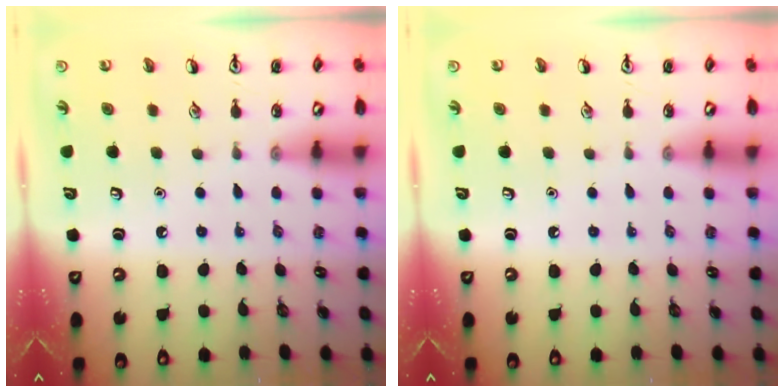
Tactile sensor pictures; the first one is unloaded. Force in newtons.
{"total": 0.0}